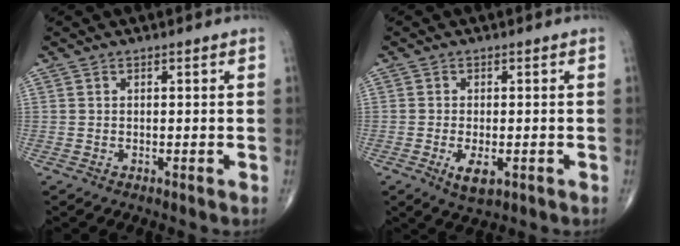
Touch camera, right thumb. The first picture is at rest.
{"total": 4.2, "force": [-1.5, 1.9, 3.4], "torque": [-0.061, -0.008, -0.020]}